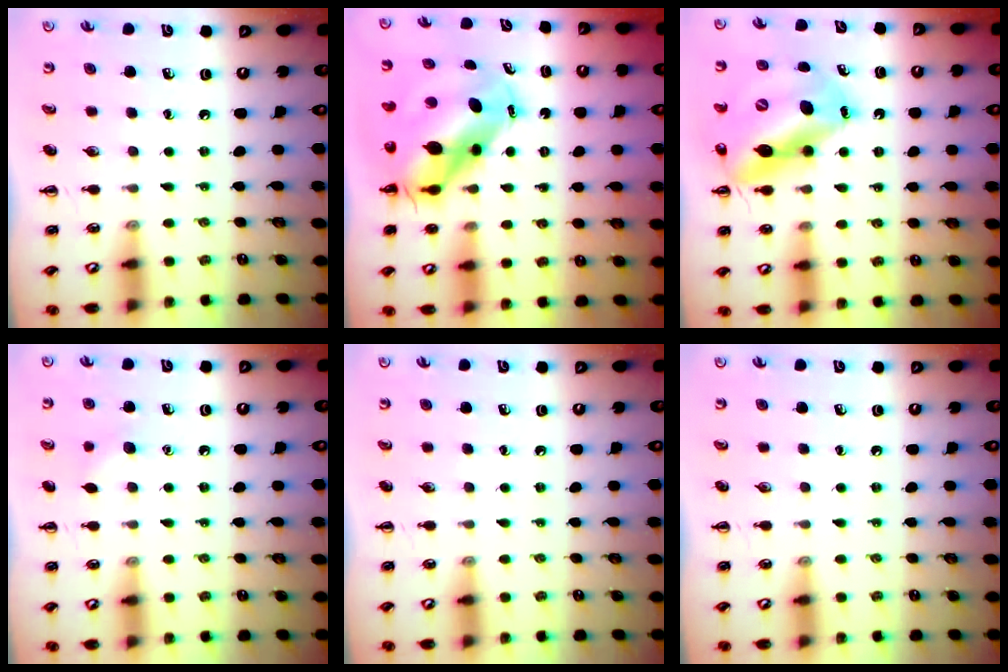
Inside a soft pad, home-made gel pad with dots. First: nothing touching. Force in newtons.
{"total": 11.1, "press": 10.6, "slide": 3.5}
{"total": 15.8, "press": 15.0, "slide": 4.7}
{"total": 4.7, "press": 4.5, "slide": 1.2}
{"total": 0.0}
{"total": 0.0}